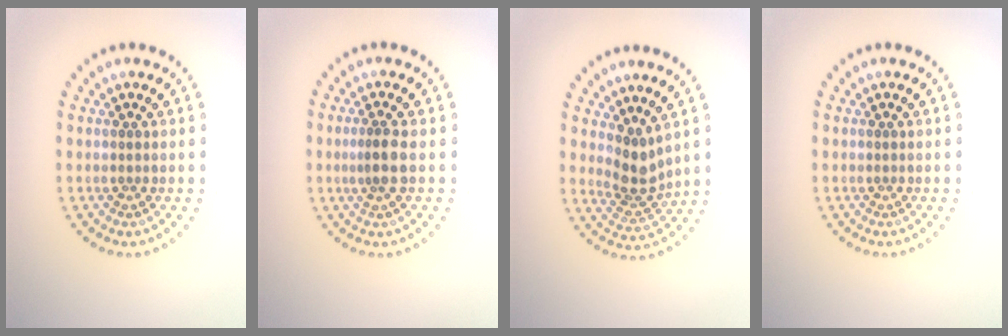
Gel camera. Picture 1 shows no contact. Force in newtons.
{"total": 2.0, "press": 1.6, "slide": 1.2}
{"total": 2.9, "press": 2.2, "slide": 1.9}
{"total": 0.0}